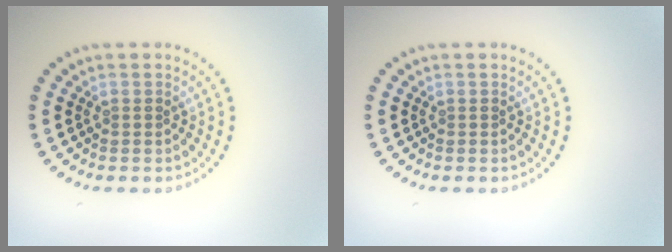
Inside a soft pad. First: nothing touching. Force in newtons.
{"total": 0.0}